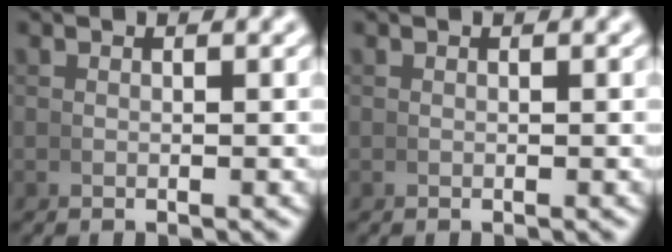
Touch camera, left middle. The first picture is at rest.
{"total": 0.0}